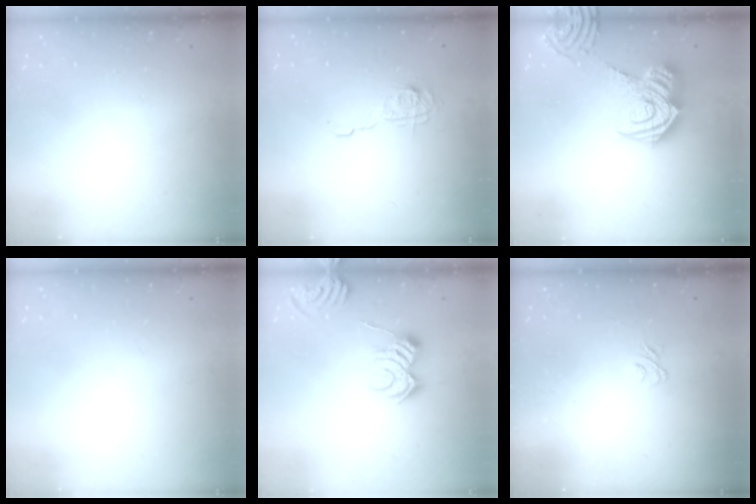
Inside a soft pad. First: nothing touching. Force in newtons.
{"total": 9.0, "press": 9.0, "slide": 0.4}
{"total": 20.4, "press": 20.3, "slide": 2.1}
{"total": 0.0}
{"total": 9.6, "press": 9.6, "slide": 0.5}
{"total": 1.9, "press": 1.5, "slide": 1.1}